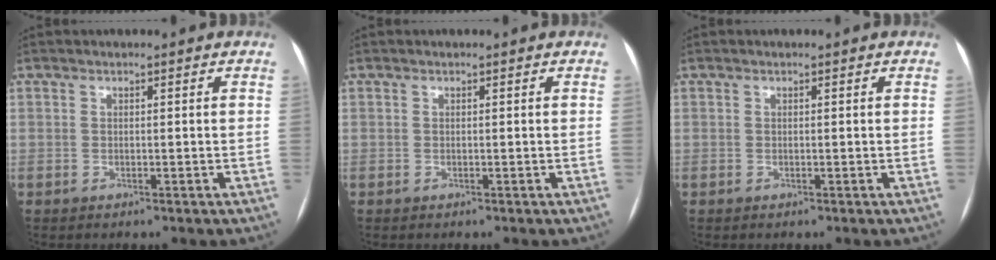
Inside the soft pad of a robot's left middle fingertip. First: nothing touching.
{"total": 0.0}
{"total": 0.0}